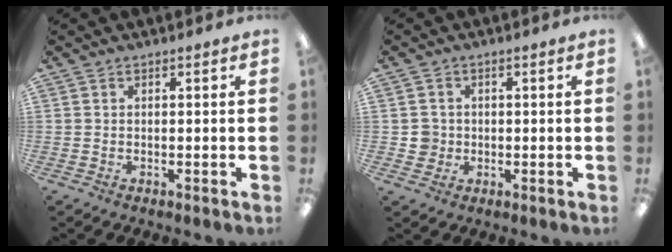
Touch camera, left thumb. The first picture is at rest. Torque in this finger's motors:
{"motor_torque": [-0.02, 0.02, -0.04, -0.07, -0.02]}